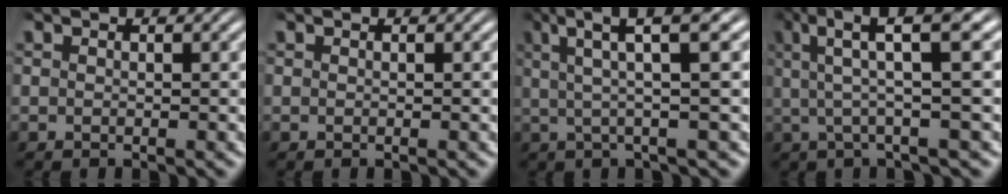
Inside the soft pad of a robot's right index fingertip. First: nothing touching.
{"total": 0.0}
{"total": 7.3, "force": [4.4, 0.7, 5.8], "torque": [-0.091, 0.031, 0.055]}
{"total": 8.1, "force": [4.3, 1.6, 6.7], "torque": [-0.099, 0.032, 0.051]}